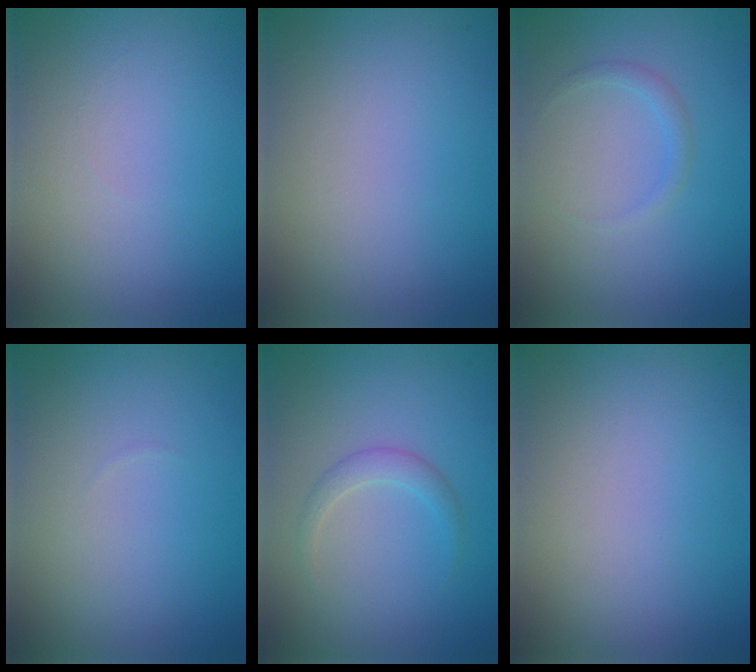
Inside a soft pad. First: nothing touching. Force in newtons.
{"total": 0.0}
{"total": 1.0, "press": 1.0, "slide": 0.1}
{"total": 0.0}
{"total": 1.5, "press": 1.5, "slide": 0.1}
{"total": 0.0}